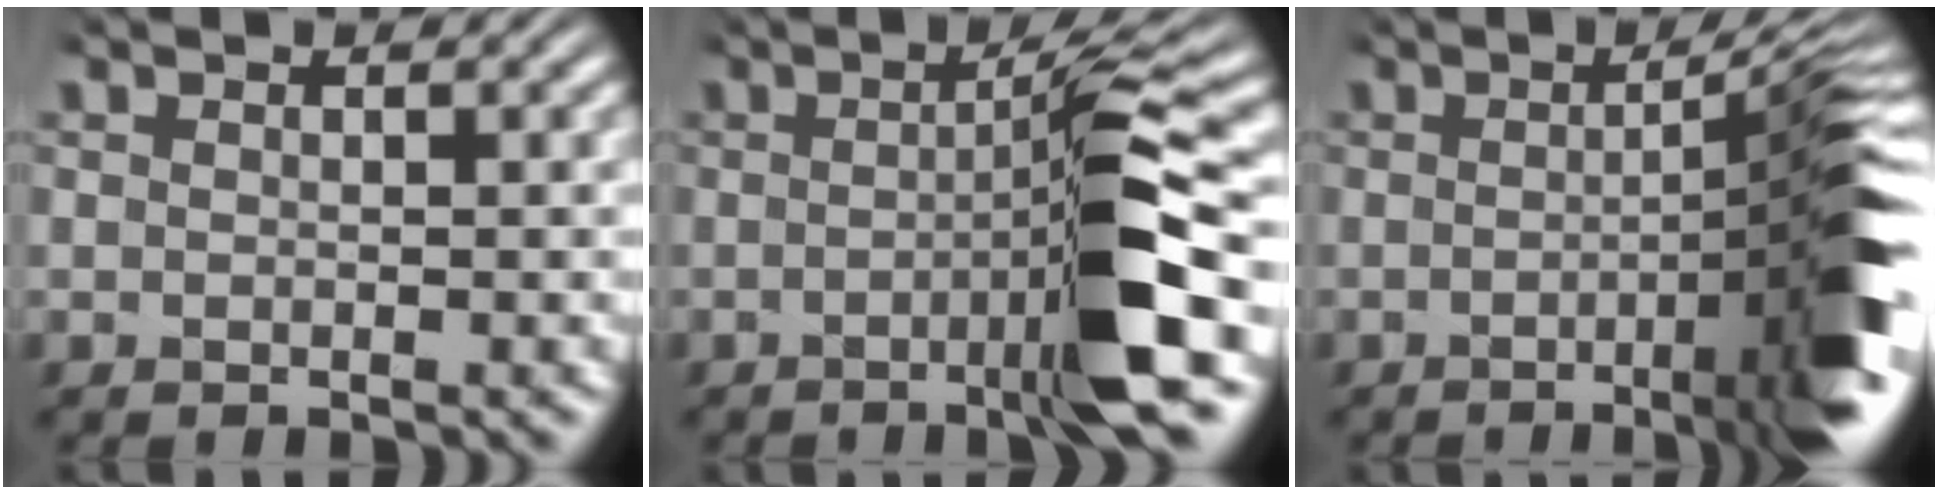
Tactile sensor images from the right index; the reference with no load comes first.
{"total": 6.5, "force": [-0.9, -0.4, 6.4], "torque": [-0.093, 0.010, -0.014]}
{"total": 9.4, "force": [-1.9, 1.3, 9.1], "torque": [-0.105, 0.011, -0.032]}